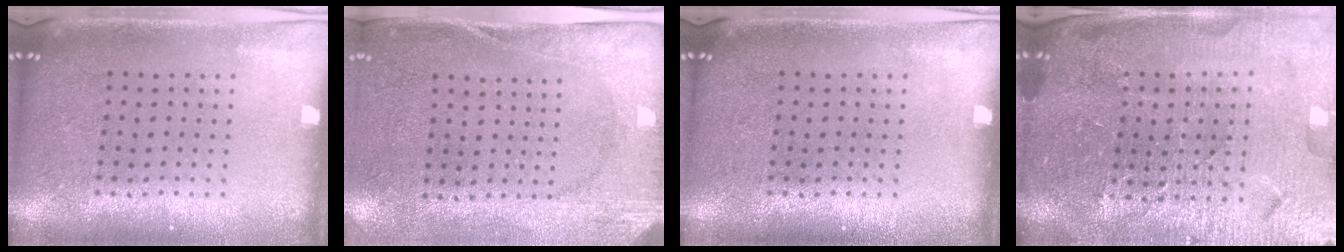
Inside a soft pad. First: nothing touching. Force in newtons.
{"total": 2.7, "press": 2.1, "slide": 1.7}
{"total": 0.0}
{"total": 5.1, "press": 4.7, "slide": 1.9}